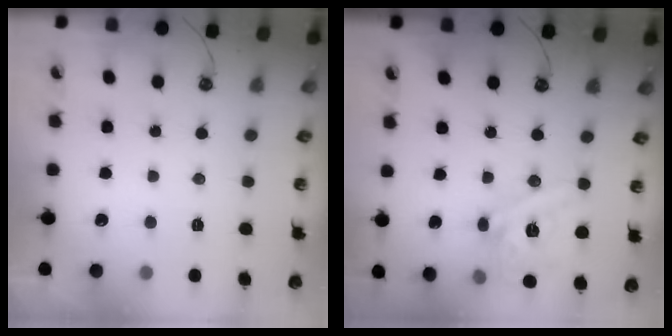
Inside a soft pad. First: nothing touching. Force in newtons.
{"total": 14.3, "press": 14.2, "slide": 1.9}